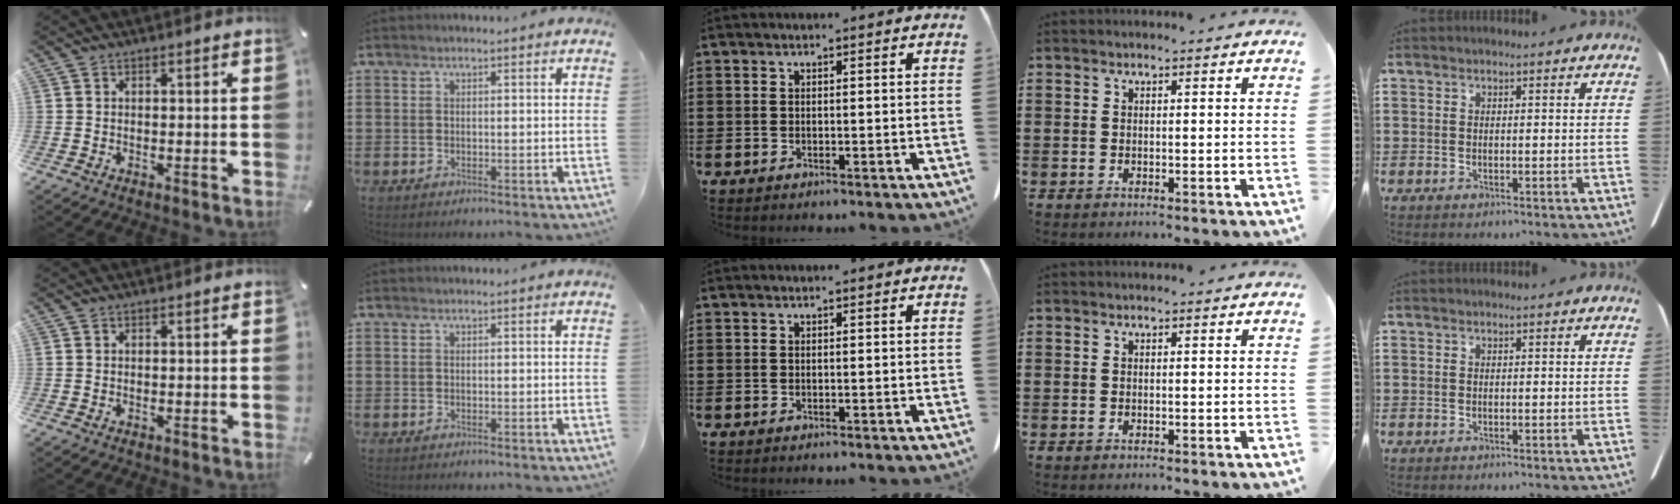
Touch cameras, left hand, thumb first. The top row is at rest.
{}